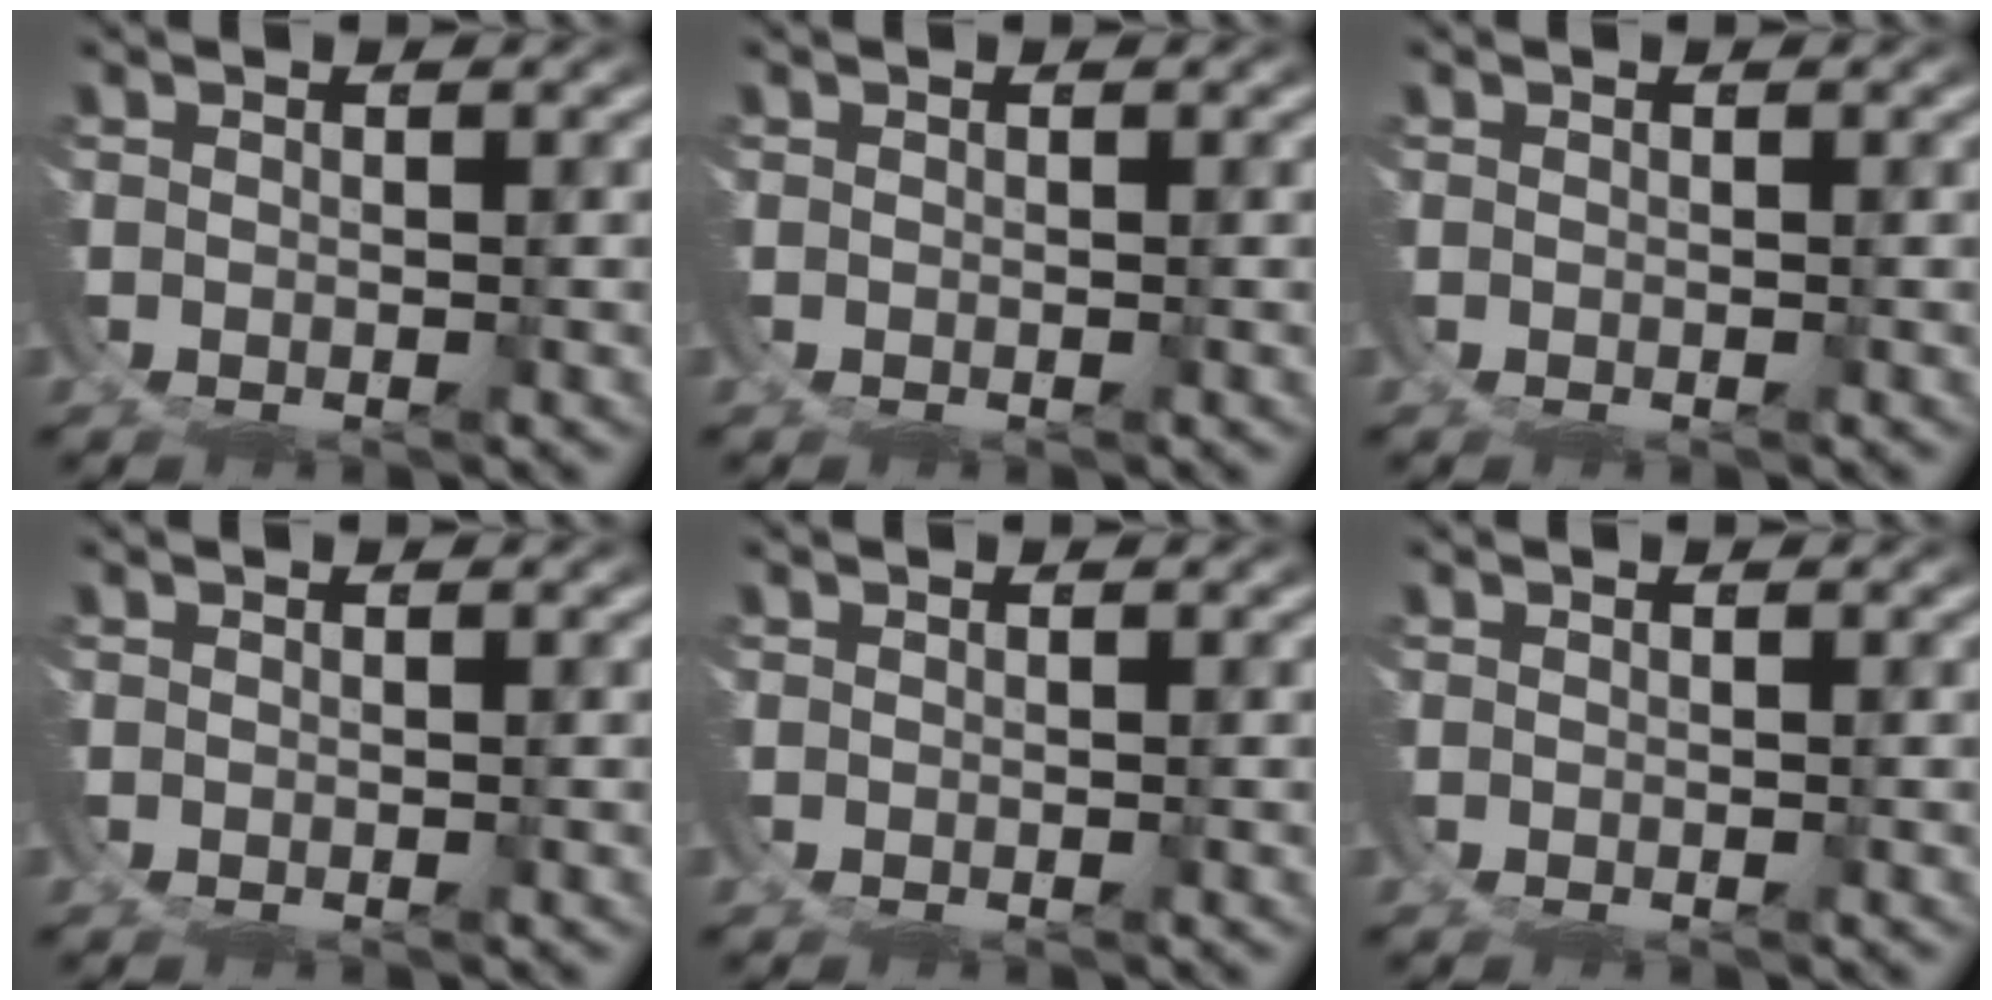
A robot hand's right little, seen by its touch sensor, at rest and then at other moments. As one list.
[{"total": 0.0}, {"total": 0.0}, {"total": 0.0}, {"total": 0.0}, {"total": 0.0}]